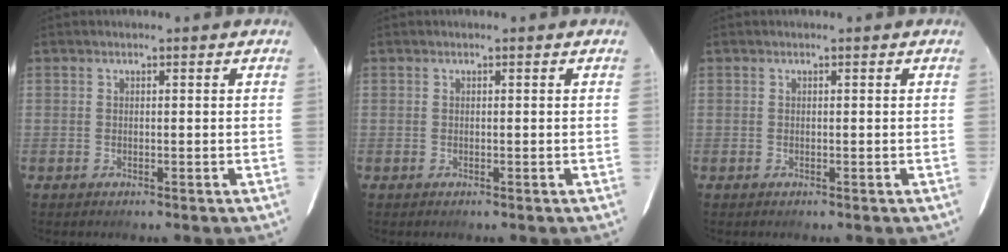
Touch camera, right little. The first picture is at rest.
{"total": 0.0}
{"total": 0.0}